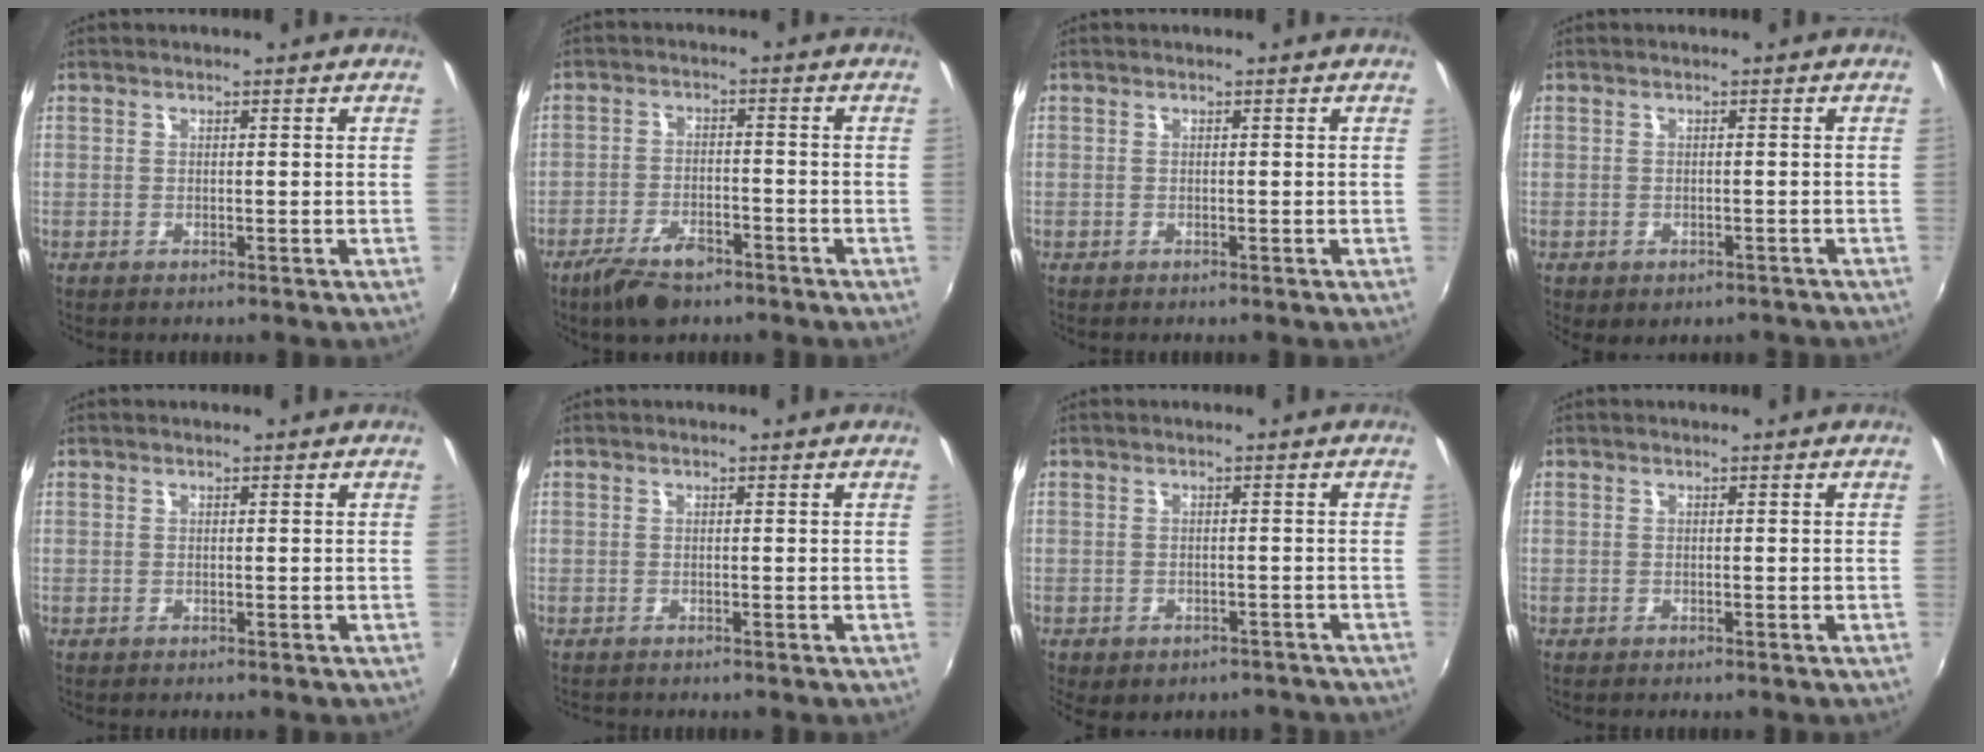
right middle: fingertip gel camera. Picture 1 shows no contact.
{"total": 7.9, "force": [-5.7, 3.2, 4.4], "torque": [-0.106, -0.009, -0.099]}
{"total": 0.0}
{"total": 3.5, "force": [-2.3, 1.9, 1.9], "torque": [-0.037, -0.017, -0.023]}
{"total": 0.0}
{"total": 0.0}
{"total": 7.3, "force": [-5.5, 3.7, 3.1], "torque": [-0.066, -0.018, -0.058]}
{"total": 0.0}